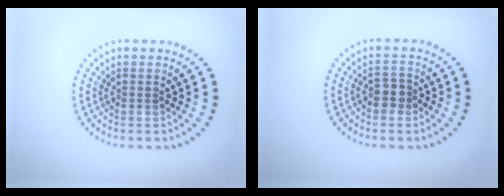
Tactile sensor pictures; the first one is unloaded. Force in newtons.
{"total": 1.8, "press": 1.7, "slide": 0.6}